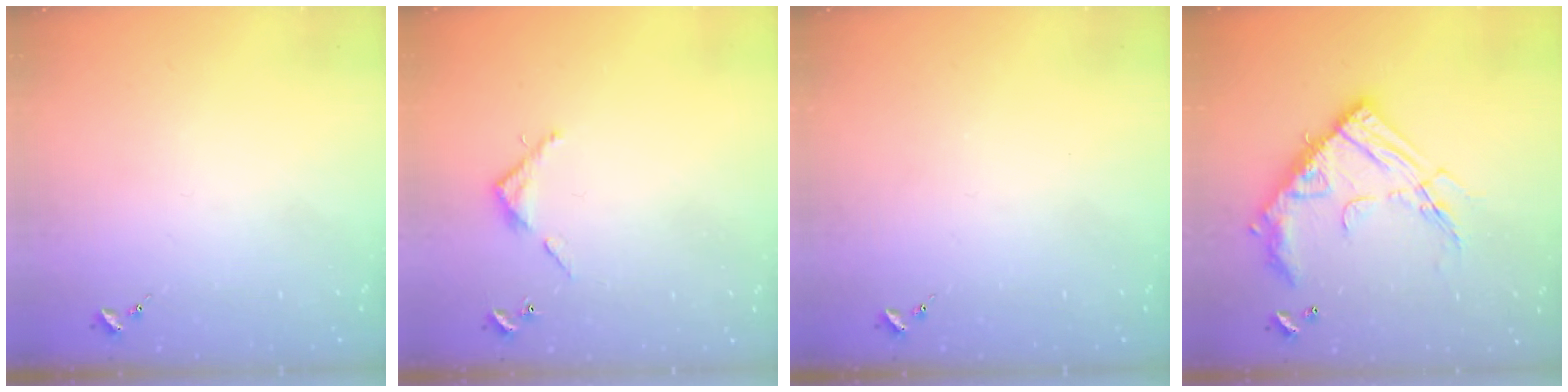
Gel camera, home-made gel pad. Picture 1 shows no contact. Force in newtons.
{"total": 3.5, "press": 3.5, "slide": 0.2}
{"total": 0.0}
{"total": 20.3, "press": 20.2, "slide": 1.9}